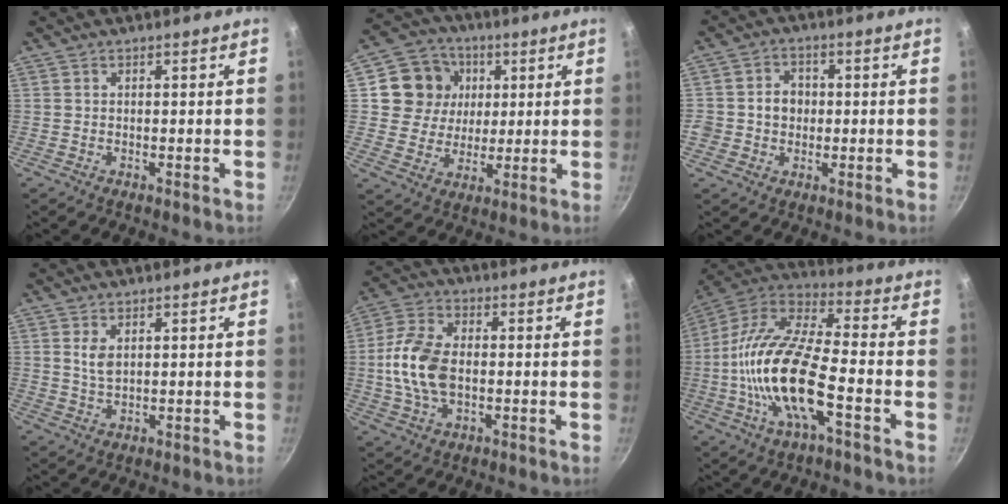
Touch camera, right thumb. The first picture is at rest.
{"total": 11.7, "force": [3.1, 10.5, 4.1], "torque": [-0.048, -0.002, 0.049]}
{"total": 5.5, "force": [-0.3, 4.9, 2.4], "torque": [-0.010, 0.008, -0.012]}
{"total": 3.1, "force": [1.1, 1.7, 2.4], "torque": [-0.043, -0.009, 0.022]}
{"total": 12.0, "force": [-0.7, 7.3, 9.5], "torque": [-0.186, 0.019, -0.023]}
{"total": 20.1, "force": [-5.2, 7.3, 18.0], "torque": [-0.346, 0.038, -0.116]}